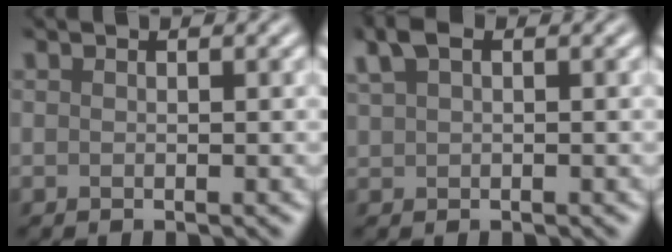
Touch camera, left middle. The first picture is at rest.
{"total": 0.5, "force": [0.4, -0.2, 0.2], "torque": [-0.038, -0.004, 0.045]}